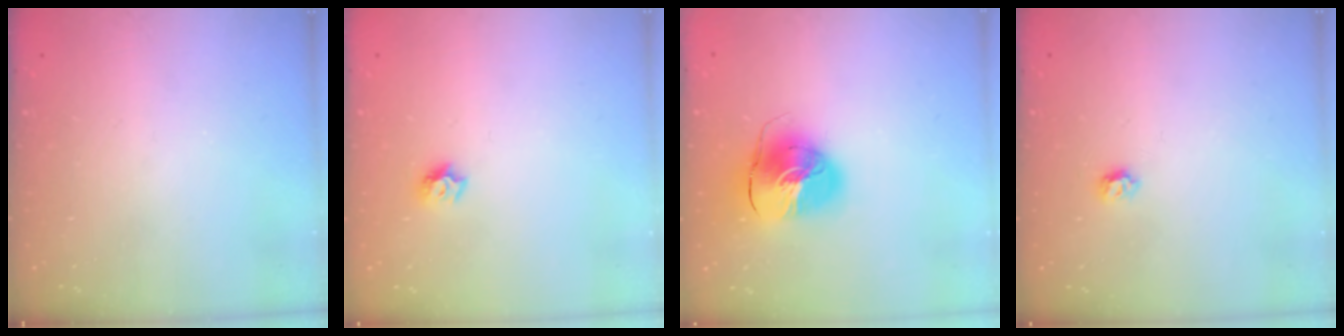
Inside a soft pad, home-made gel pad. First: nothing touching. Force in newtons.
{"total": 5.6, "press": 5.6, "slide": 0.7}
{"total": 11.5, "press": 11.4, "slide": 1.5}
{"total": 4.0, "press": 3.9, "slide": 0.6}